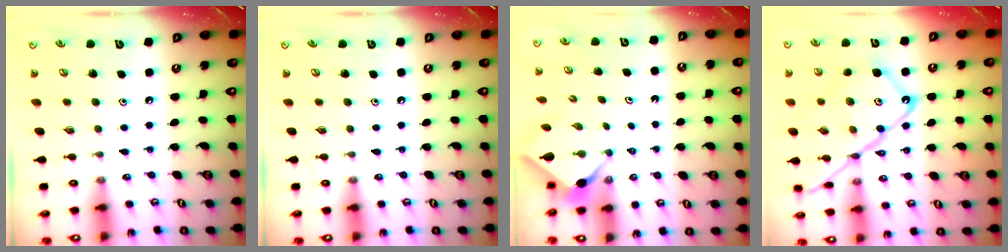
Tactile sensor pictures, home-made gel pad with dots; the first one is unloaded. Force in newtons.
{"total": 0.0}
{"total": 2.6, "press": 2.6, "slide": 0.3}
{"total": 19.5, "press": 19.4, "slide": 1.9}